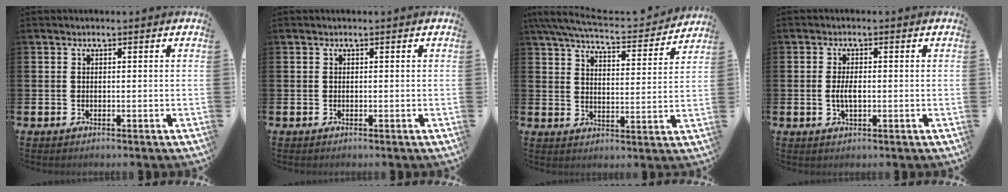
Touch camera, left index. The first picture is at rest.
{"total": 0.0}
{"total": 6.4, "force": [5.8, 1.3, 2.3], "torque": [-0.068, -0.041, 0.096]}
{"total": 2.6, "force": [-0.2, 1.1, 2.4], "torque": [-0.045, 0.002, -0.006]}